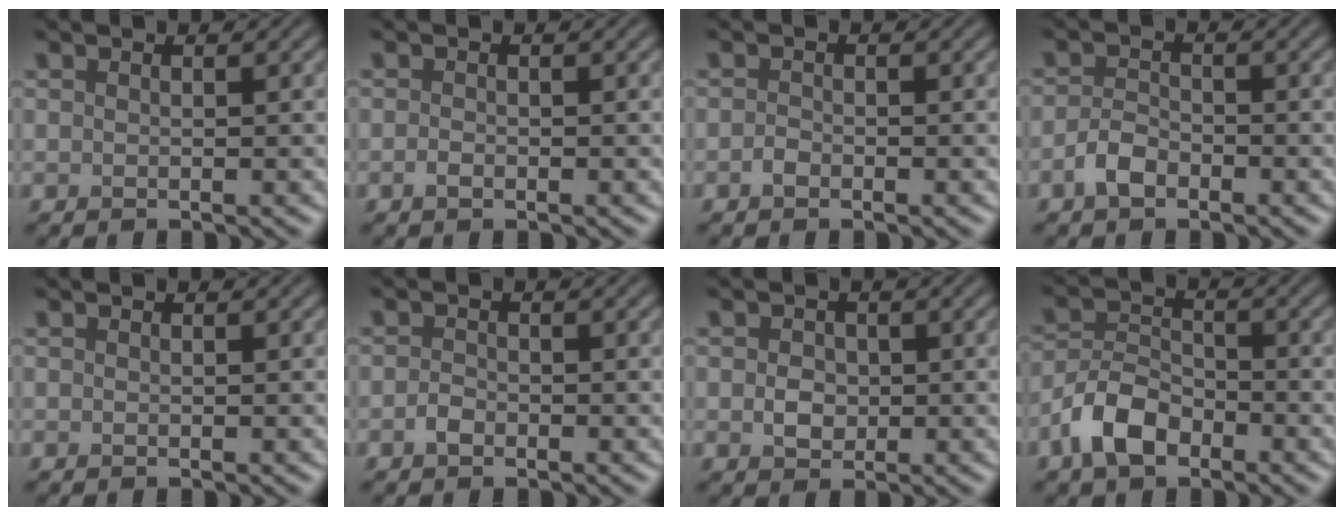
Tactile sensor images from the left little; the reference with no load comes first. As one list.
[{"total": 0.8, "force": [-0.4, 0.4, 0.5], "torque": [-0.011, -0.002, -0.008]}, {"total": 0.8, "force": [-0.5, 0.5, 0.4], "torque": [-0.010, -0.001, -0.011]}, {"total": 2.2, "force": [-1.4, 1.2, 1.3], "torque": [-0.026, 0.004, -0.030]}, {"total": 0.0}, {"total": 1.1, "force": [-0.6, 0.7, 0.6], "torque": [-0.014, 0.000, -0.014]}, {"total": 2.0, "force": [-0.1, 1.6, 1.1], "torque": [-0.017, -0.002, -0.004]}, {"total": 4.8, "force": [-2.8, 2.8, 2.8], "torque": [-0.050, 0.004, -0.063]}]